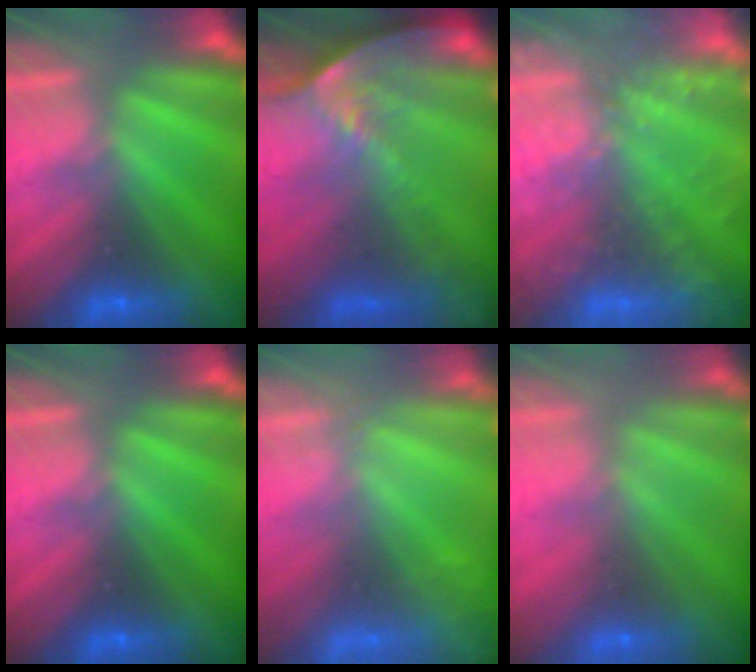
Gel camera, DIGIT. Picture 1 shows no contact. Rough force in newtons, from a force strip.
{"total": 10.4}
{"total": 7.4}
{"total": 0.0}
{"total": 2.4}
{"total": 7.7}